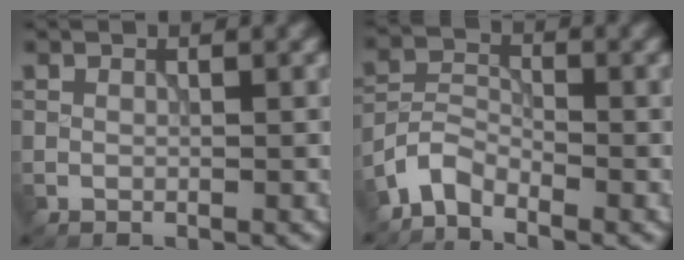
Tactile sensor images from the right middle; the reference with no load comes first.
{"total": 3.1, "force": [-2.7, 1.1, 1.0], "torque": [-0.021, 0.006, -0.068]}